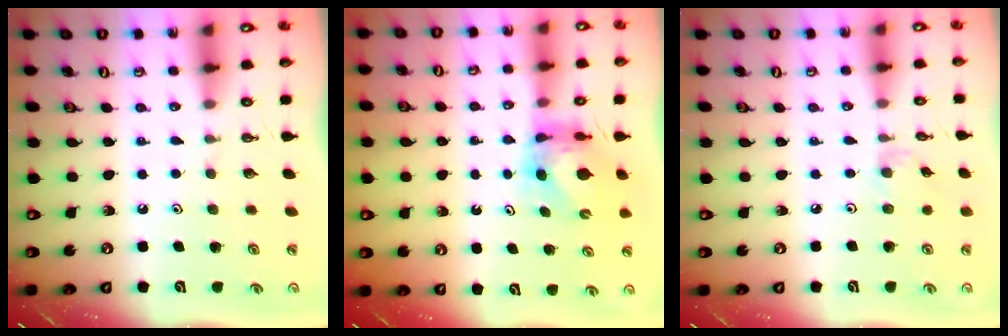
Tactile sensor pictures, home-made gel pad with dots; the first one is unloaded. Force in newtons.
{"total": 5.7, "press": 5.6, "slide": 0.6}
{"total": 2.2, "press": 2.2, "slide": 0.4}